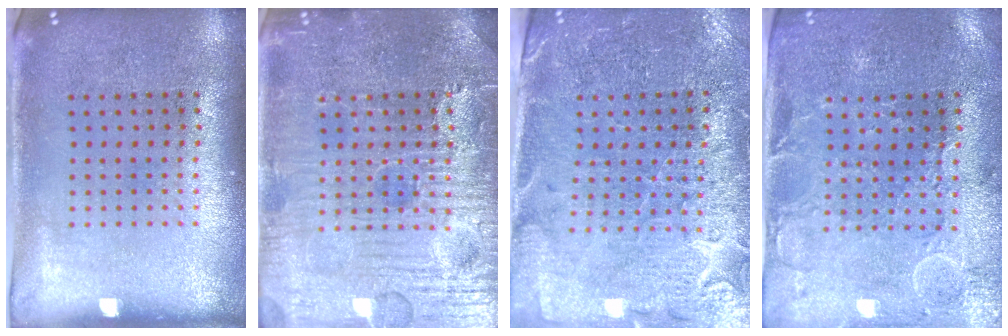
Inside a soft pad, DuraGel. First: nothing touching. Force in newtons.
{"total": 4.8, "press": 4.8, "slide": 0.5}
{"total": 3.3, "press": 3.2, "slide": 1.0}
{"total": 0.6, "press": 0.3, "slide": 0.5}